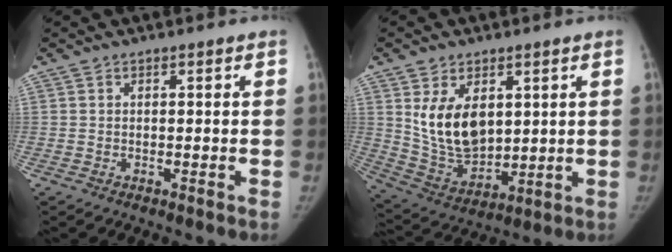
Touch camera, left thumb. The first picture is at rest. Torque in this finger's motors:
{"motor_torque": [1.03, 1.09, 1.19, -1.24, 0.30]}